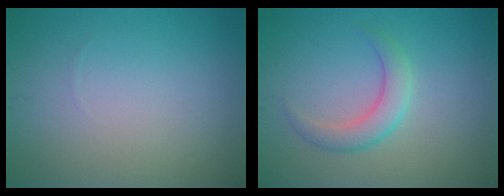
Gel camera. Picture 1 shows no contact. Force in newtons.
{"total": 2.7, "press": 2.7, "slide": 0.1}